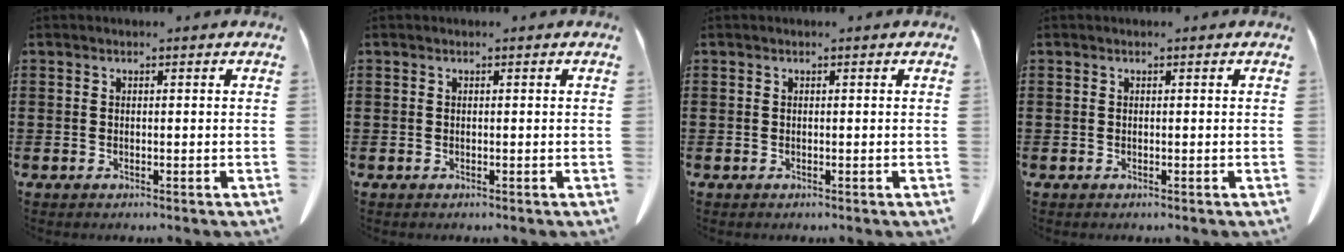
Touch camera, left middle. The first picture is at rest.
{"total": 0.0}
{"total": 0.0}
{"total": 0.0}